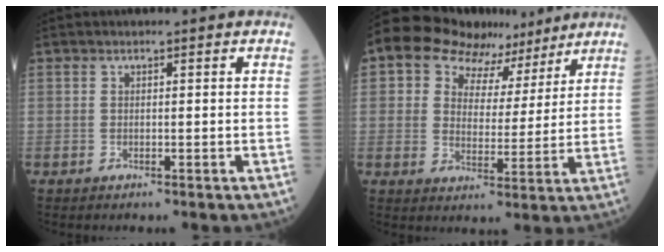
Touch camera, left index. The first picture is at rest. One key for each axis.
{"total": 11.4, "fx": 8.8, "fy": 6.8, "fz": 2.8, "tx": -0.048, "ty": 0.030, "tz": 0.120}